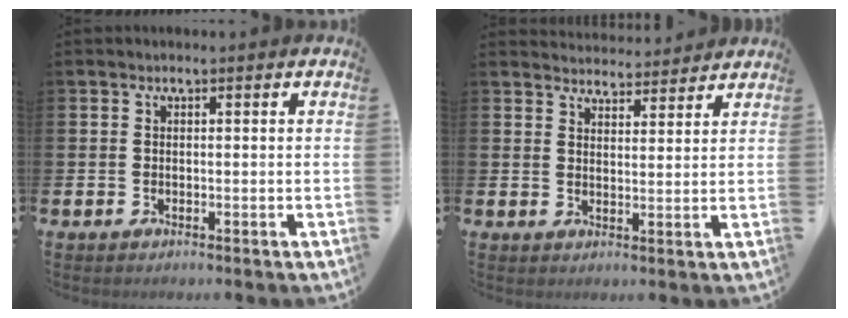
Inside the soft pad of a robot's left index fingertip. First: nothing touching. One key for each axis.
{"total": 4.0, "fx": 4.0, "fy": 0.7, "fz": -0.2, "tx": -0.006, "ty": -0.023, "tz": 0.072}